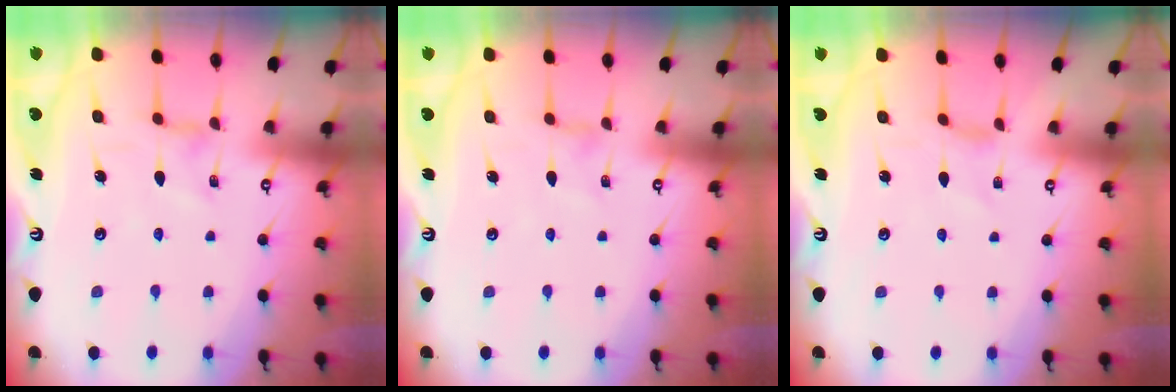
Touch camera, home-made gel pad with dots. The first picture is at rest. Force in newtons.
{"total": 0.6, "press": 0.6, "slide": 0.2}
{"total": 1.0, "press": 0.9, "slide": 0.4}